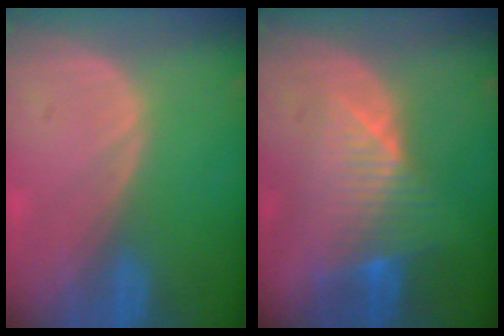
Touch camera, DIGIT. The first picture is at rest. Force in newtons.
{"total": 8.1, "press": 6.9, "slide": 4.3}